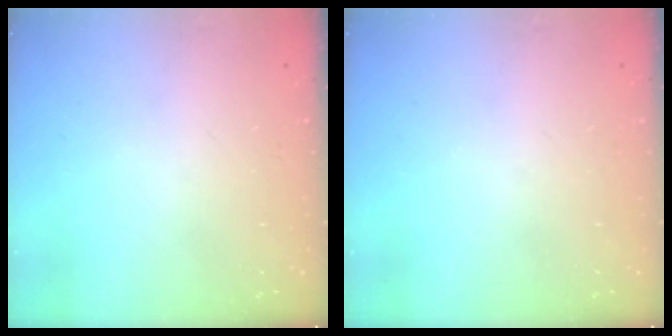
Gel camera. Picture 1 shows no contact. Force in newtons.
{"total": 0.0}